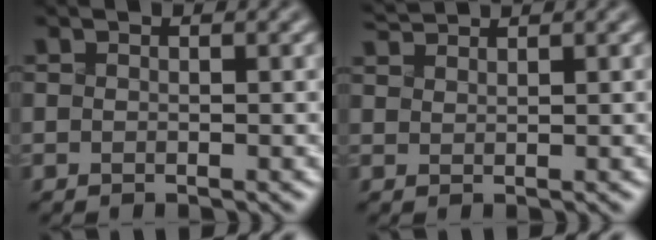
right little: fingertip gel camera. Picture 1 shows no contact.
{"total": 1.4, "force": [1.4, -0.1, 0.0], "torque": [-0.009, 0.012, 0.039]}